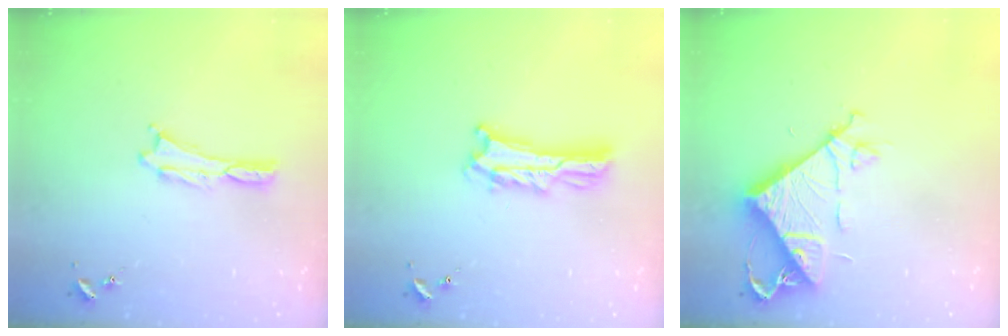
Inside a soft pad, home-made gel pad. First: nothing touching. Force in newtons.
{"total": 4.9, "press": 4.8, "slide": 0.5}
{"total": 9.5, "press": 9.5, "slide": 0.4}